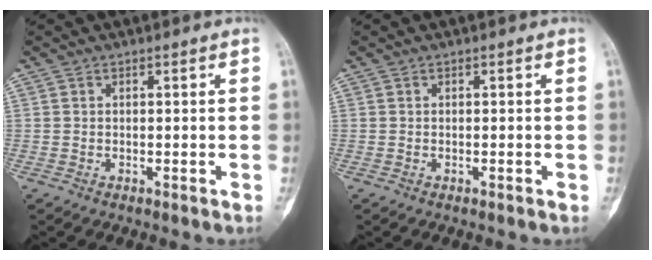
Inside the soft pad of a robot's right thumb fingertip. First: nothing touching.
{"total": 0.0}